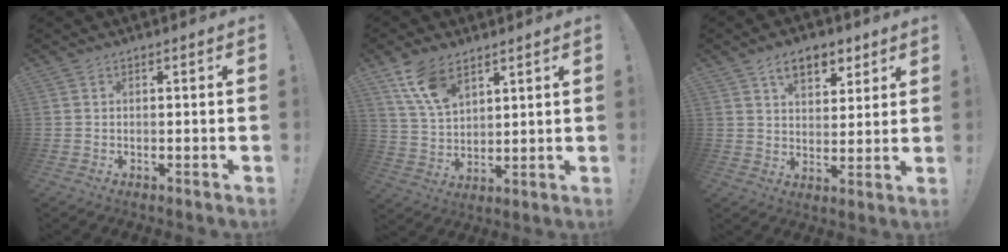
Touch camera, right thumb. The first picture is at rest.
{"total": 10.8, "force": [7.1, 5.6, 6.0], "torque": [-0.112, -0.030, 0.137]}
{"total": 9.6, "force": [5.5, 5.9, 5.3], "torque": [-0.068, -0.021, 0.100]}